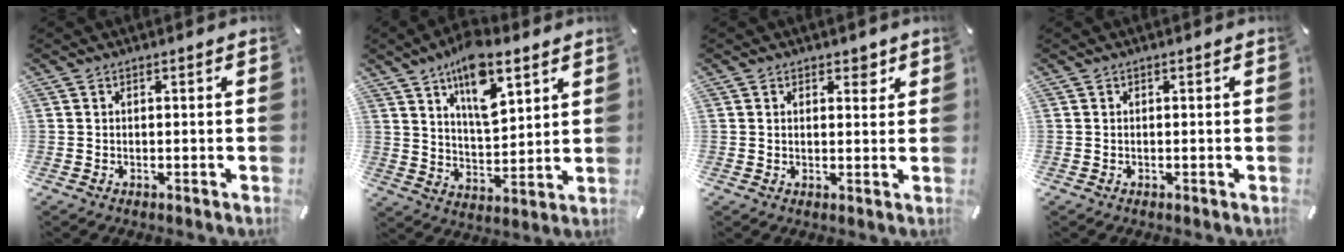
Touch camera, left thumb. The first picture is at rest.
{"total": 13.7, "force": [8.5, 6.2, 8.7], "torque": [-0.141, -0.034, 0.149]}
{"total": 2.8, "force": [1.6, 1.8, 1.3], "torque": [-0.006, -0.004, 0.022]}
{"total": 0.0}